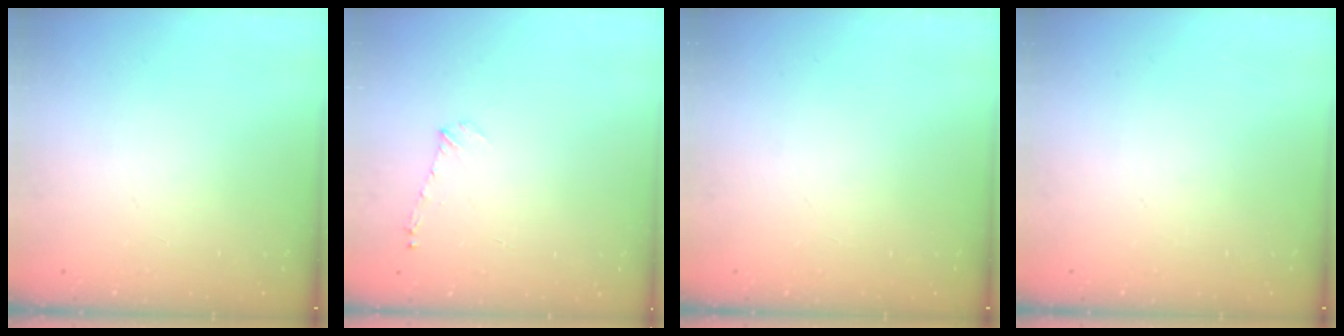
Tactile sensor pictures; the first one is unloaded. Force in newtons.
{"total": 4.6, "press": 4.6, "slide": 0.6}
{"total": 0.0}
{"total": 0.0}